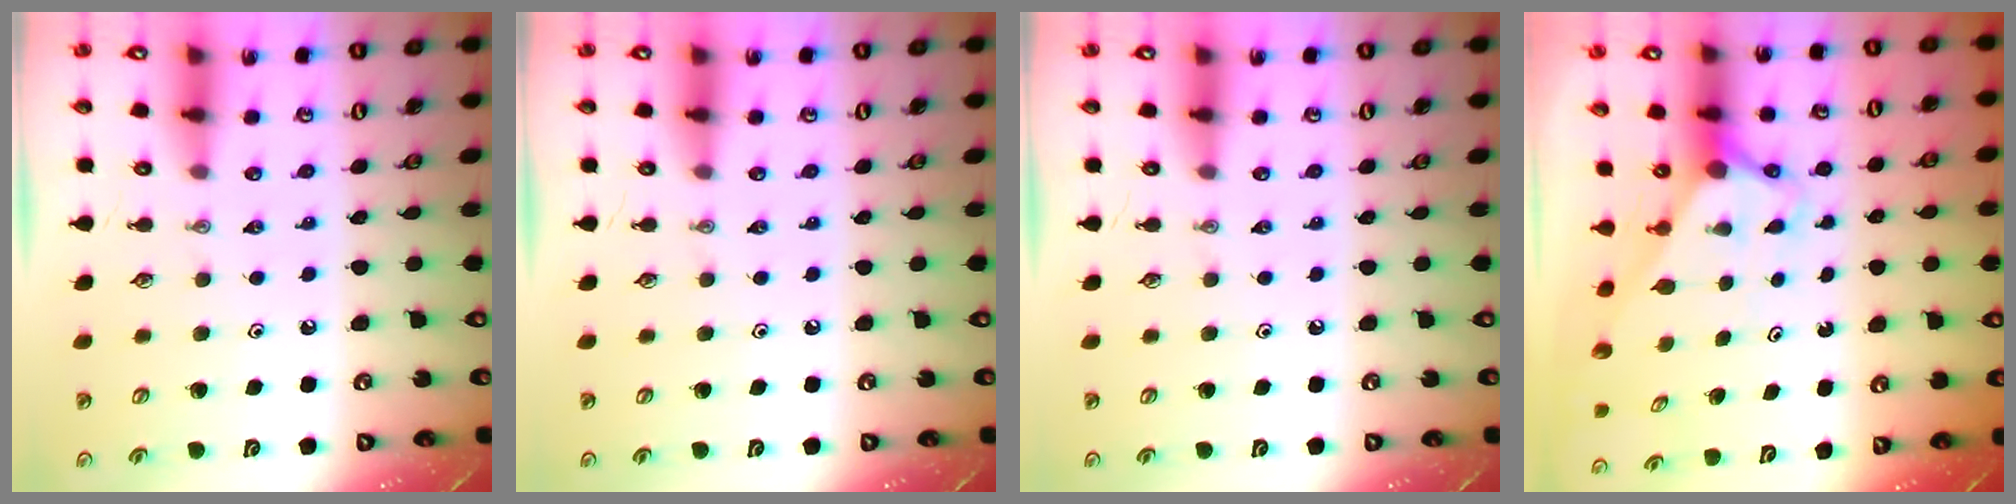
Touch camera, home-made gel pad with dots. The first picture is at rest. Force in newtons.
{"total": 0.0}
{"total": 0.0}
{"total": 2.7, "press": 2.7, "slide": 0.0}